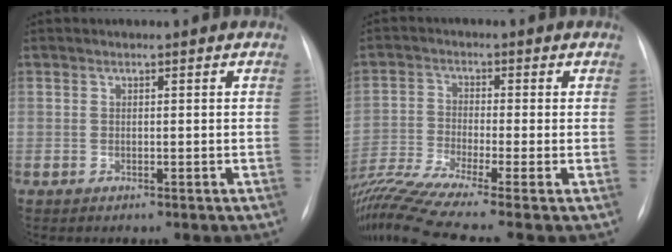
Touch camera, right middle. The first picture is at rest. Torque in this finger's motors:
{"motor_torque": [0.21, -1.54, 0.28, 0.16]}